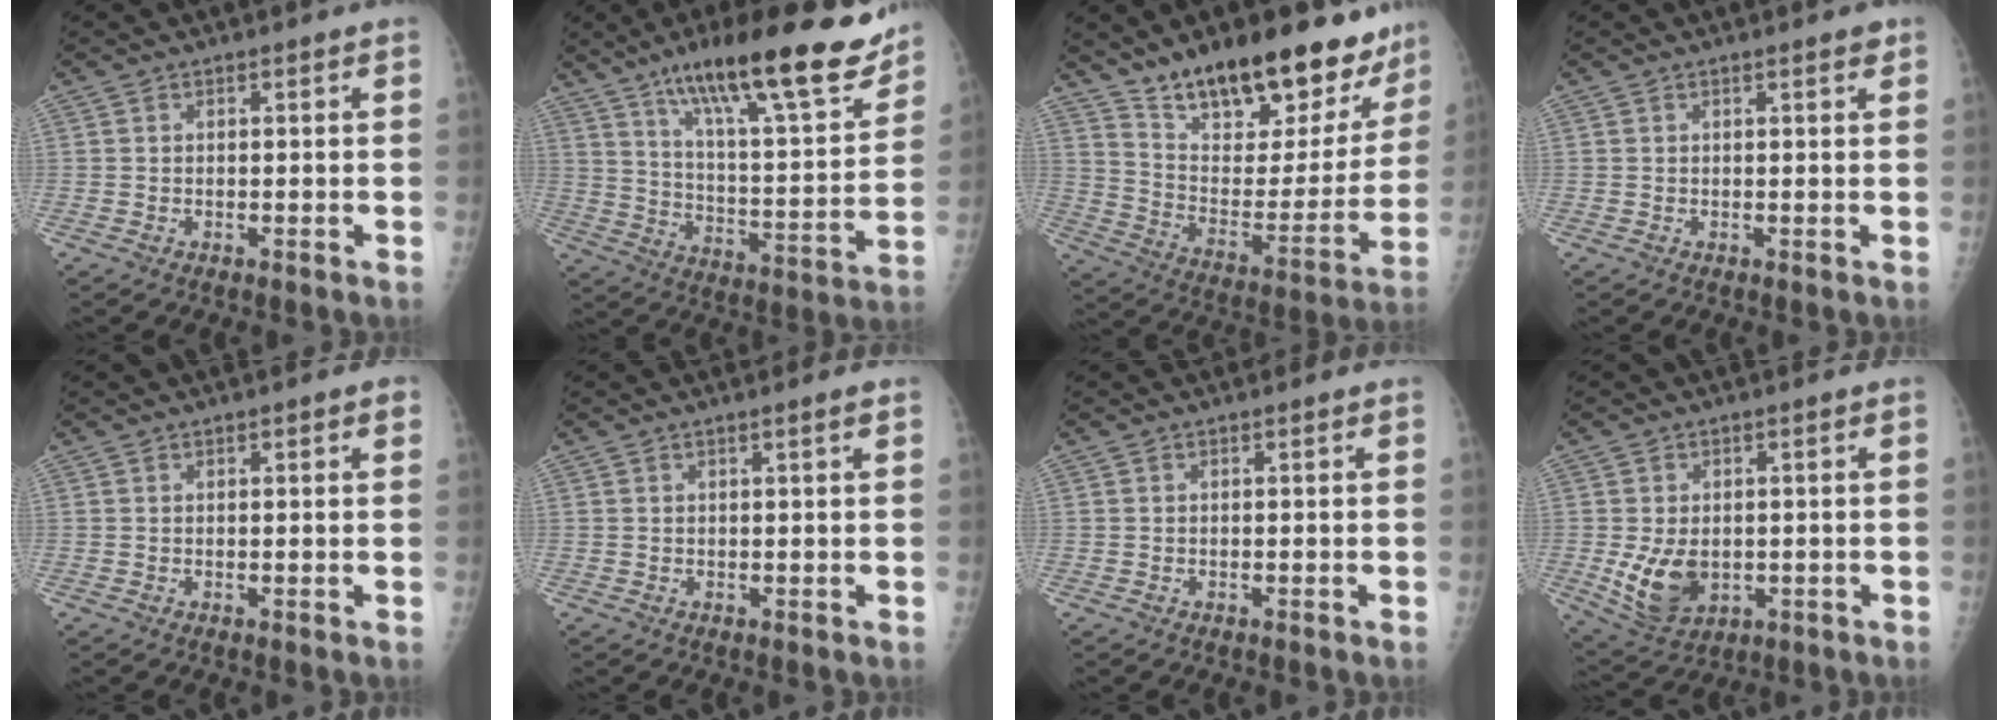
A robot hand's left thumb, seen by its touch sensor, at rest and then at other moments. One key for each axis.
{"total": 25.1, "fx": 17.1, "fy": 5.5, "fz": 17.6, "tx": -0.247, "ty": -0.063, "tz": 0.274}
{"total": 25.2, "fx": 19.3, "fy": 10.0, "fz": 12.7, "tx": -0.147, "ty": -0.094, "tz": 0.301}
{"total": 1.2, "fx": 0.8, "fy": 0.3, "fz": 0.9, "tx": -0.012, "ty": -0.002, "tz": 0.008}
{"total": 2.1, "fx": 1.0, "fy": 0.7, "fz": 1.7, "tx": -0.016, "ty": 0.001, "tz": 0.011}
{"total": 1.1, "fx": 0.6, "fy": -0.1, "fz": 0.9, "tx": -0.016, "ty": -0.001, "tz": 0.010}
{"total": 0.0}
{"total": 8.6, "fx": -1.0, "fy": 5.9, "fz": 6.1, "tx": -0.098, "ty": -0.009, "tz": 0.000}